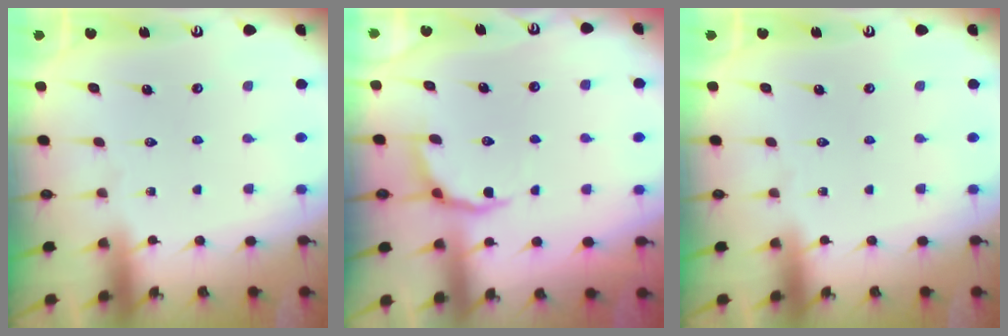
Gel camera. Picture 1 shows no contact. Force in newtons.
{"total": 3.6, "press": 2.7, "slide": 2.3}
{"total": 0.0}